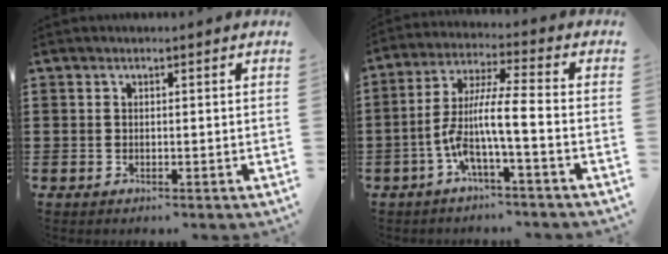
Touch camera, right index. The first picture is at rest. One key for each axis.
{"total": 8.2, "fx": -3.1, "fy": 1.0, "fz": 7.5, "tx": -0.168, "ty": -0.015, "tz": -0.068}